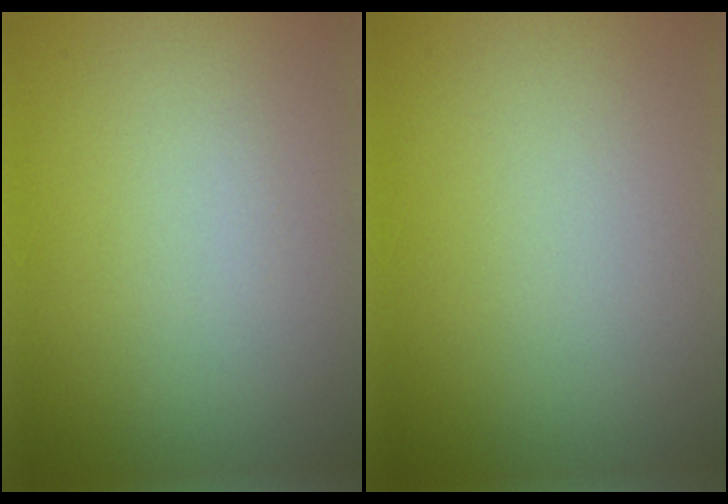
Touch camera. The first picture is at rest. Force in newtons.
{"total": 0.0}